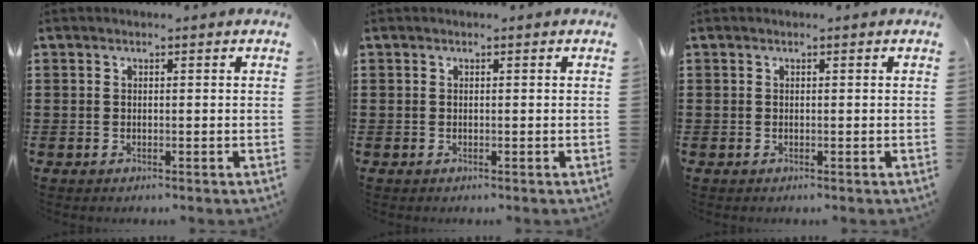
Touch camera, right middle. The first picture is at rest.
{"total": 0.0}
{"total": 0.0}